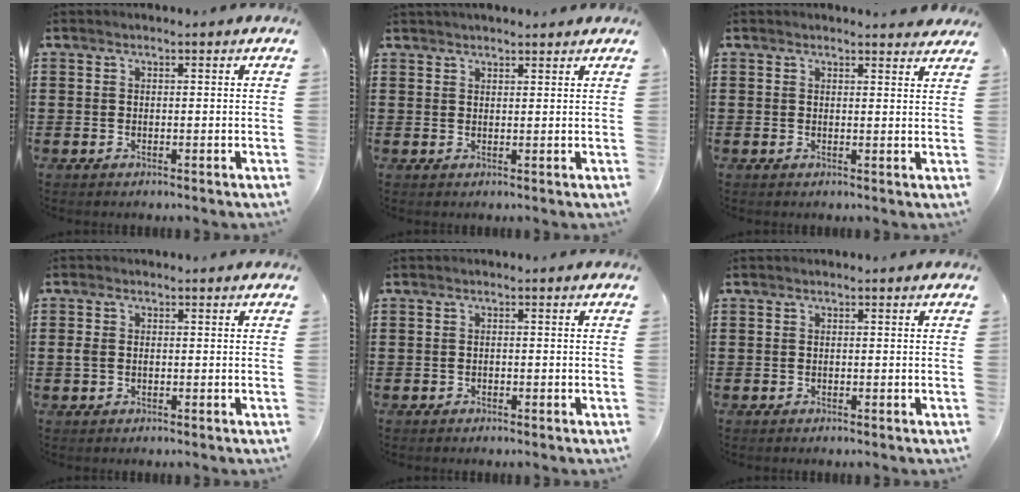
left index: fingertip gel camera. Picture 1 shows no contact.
{"total": 1.6, "force": [1.6, 0.3, 0.2], "torque": [-0.007, 0.003, 0.031]}
{"total": 1.6, "force": [1.5, 0.3, 0.2], "torque": [-0.001, -0.001, 0.028]}
{"total": 1.7, "force": [-0.1, 1.0, 1.3], "torque": [-0.035, 0.002, -0.005]}
{"total": 0.6, "force": [-0.5, 0.3, 0.2], "torque": [-0.007, -0.001, -0.009]}
{"total": 0.0}